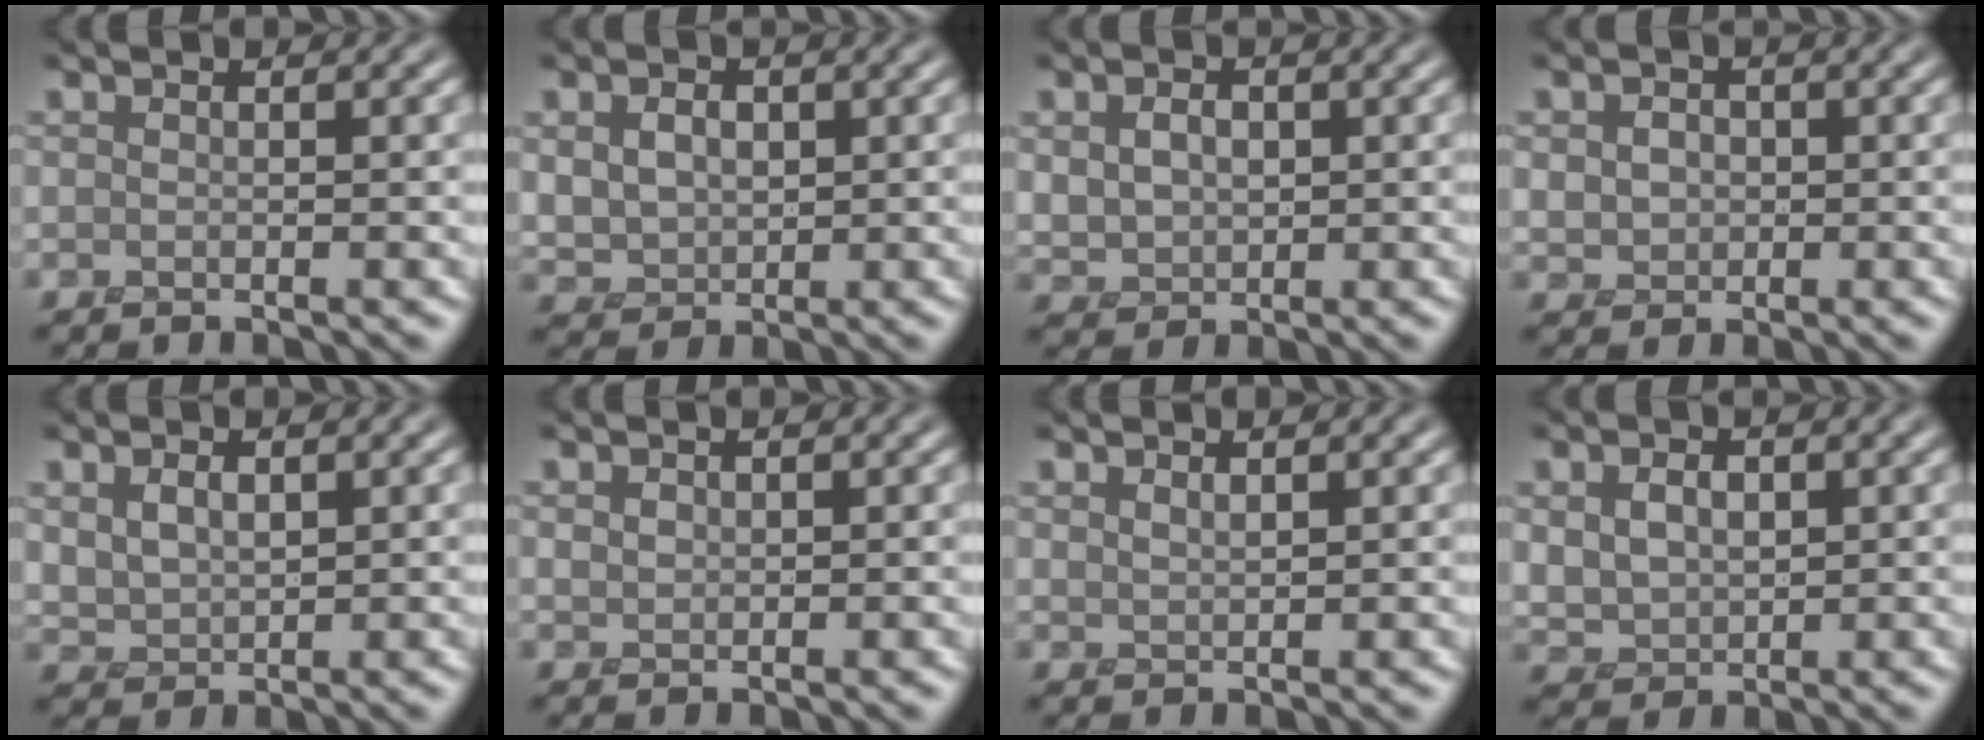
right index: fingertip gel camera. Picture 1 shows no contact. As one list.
[{"total": 6.0, "force": [0.4, 4.9, 3.5], "torque": [-0.072, 0.014, -0.001]}, {"total": 4.9, "force": [0.1, 3.9, 2.9], "torque": [-0.058, 0.006, 0.001]}, {"total": 3.7, "force": [0.2, 3.1, 2.0], "torque": [-0.035, 0.012, -0.011]}, {"total": 3.2, "force": [0.4, 2.3, 2.2], "torque": [-0.048, -0.004, 0.015]}, {"total": 0.8, "force": [0.3, 0.7, 0.3], "torque": [-0.007, -0.002, 0.009]}, {"total": 0.9, "force": [0.8, 0.2, 0.4], "torque": [-0.013, -0.003, 0.021]}, {"total": 5.3, "force": [0.2, 4.2, 3.3], "torque": [-0.068, 0.005, 0.007]}]